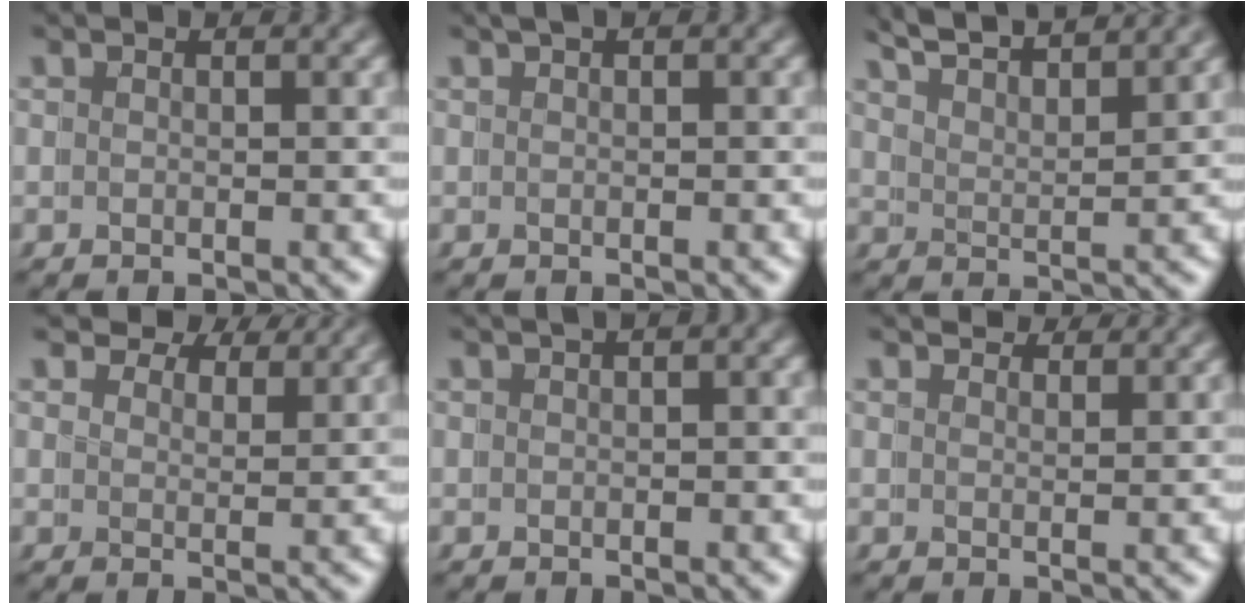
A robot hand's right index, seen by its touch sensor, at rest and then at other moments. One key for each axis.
{"total": 1.0, "fx": 0.7, "fy": 0.1, "fz": 0.7, "tx": -0.009, "ty": 0.010, "tz": 0.008}
{"total": 5.5, "fx": 5.3, "fy": -0.1, "fz": 1.6, "tx": -0.036, "ty": 0.007, "tz": 0.087}
{"total": 3.7, "fx": 3.6, "fy": 0.2, "fz": 0.4, "tx": -0.001, "ty": 0.001, "tz": 0.056}
{"total": 0.9, "fx": 0.0, "fy": 0.6, "fz": 0.7, "tx": 0.000, "ty": 0.013, "tz": -0.008}
{"total": 2.6, "fx": 2.6, "fy": -0.3, "fz": 0.2, "tx": 0.007, "ty": 0.003, "tz": 0.040}